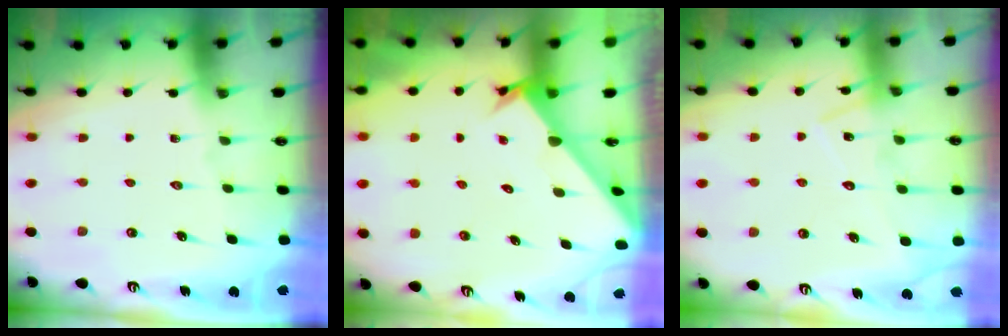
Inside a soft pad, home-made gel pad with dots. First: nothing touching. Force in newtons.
{"total": 2.4, "press": 2.4, "slide": 0.1}
{"total": 12.5, "press": 12.5, "slide": 1.0}